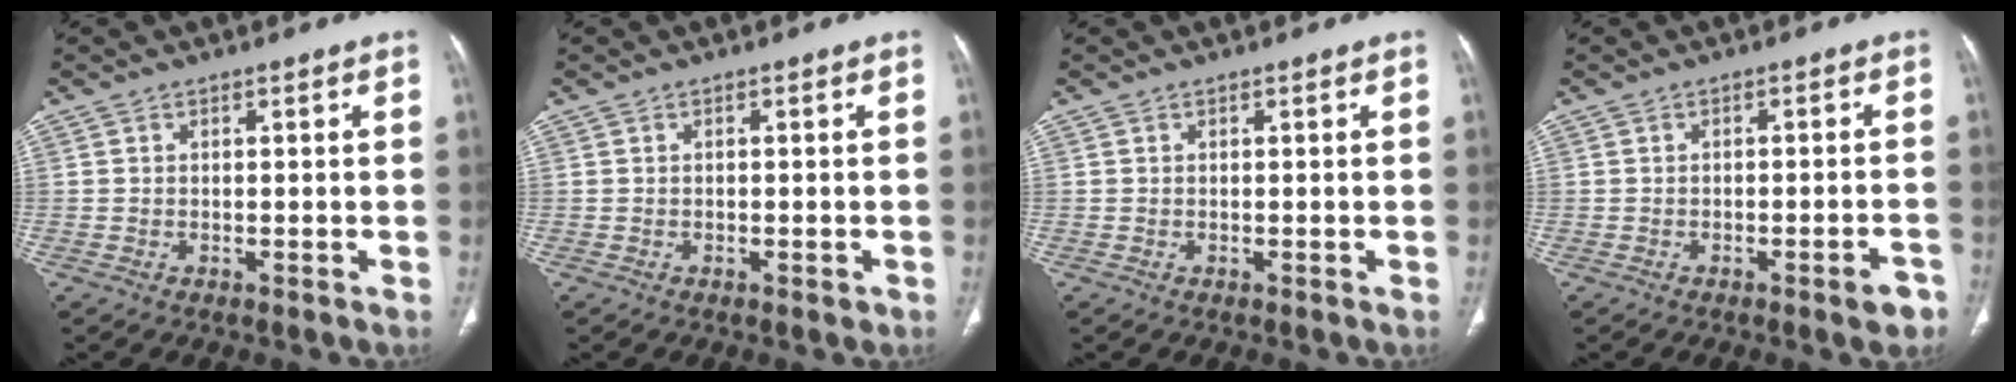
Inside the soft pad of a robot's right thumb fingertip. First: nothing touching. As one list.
[{"total": 0.7, "force": [-0.2, 0.4, 0.5], "torque": [-0.008, -0.001, -0.001]}, {"total": 0.0}, {"total": 3.9, "force": [-2.4, 1.0, 2.9], "torque": [-0.027, 0.012, -0.028]}]